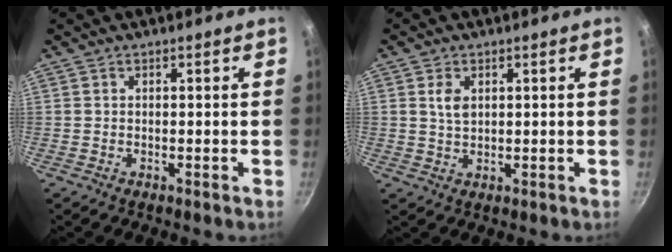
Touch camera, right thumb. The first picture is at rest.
{"total": 3.2, "force": [1.0, 2.1, 2.2], "torque": [-0.036, -0.004, 0.020]}